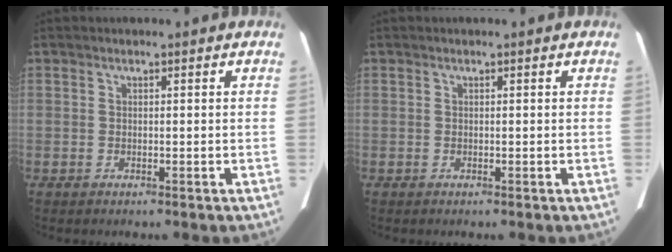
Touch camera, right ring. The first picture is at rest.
{"total": 0.0}